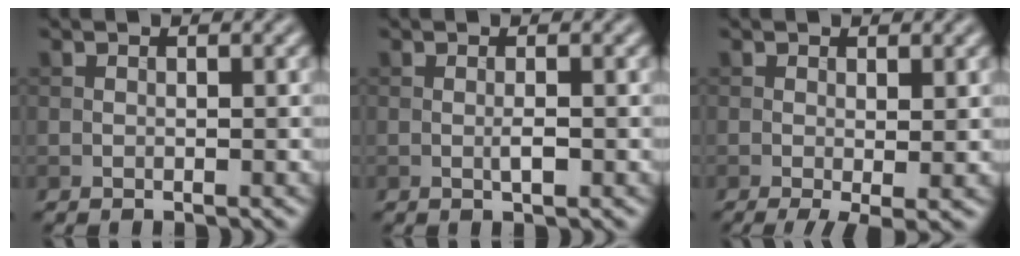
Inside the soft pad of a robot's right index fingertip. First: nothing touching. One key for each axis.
{"total": 1.1, "fx": -0.2, "fy": 0.1, "fz": 1.1, "tx": -0.020, "ty": -0.001, "tz": -0.004}
{"total": 2.7, "fx": -0.6, "fy": 0.5, "fz": 2.5, "tx": -0.043, "ty": -0.014, "tz": -0.009}